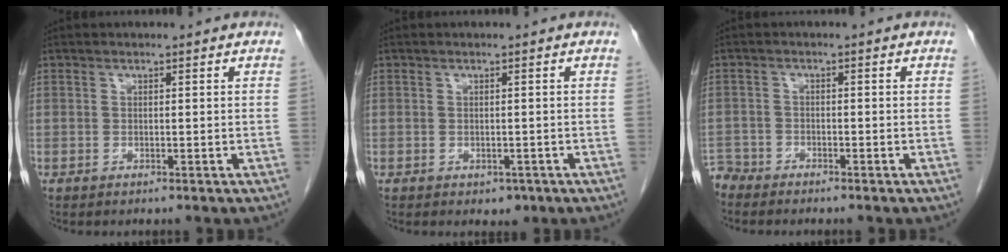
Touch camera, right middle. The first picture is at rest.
{"total": 1.5, "force": [-0.7, 1.1, 0.8], "torque": [-0.009, 0.001, -0.001]}
{"total": 3.0, "force": [-2.9, 0.7, -0.4], "torque": [0.008, -0.006, -0.057]}